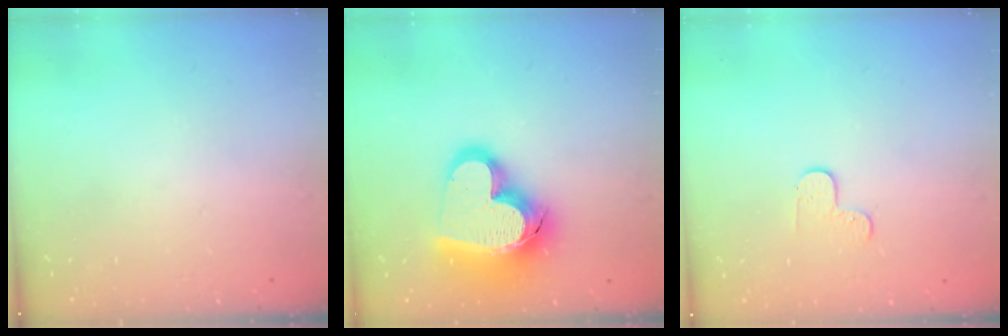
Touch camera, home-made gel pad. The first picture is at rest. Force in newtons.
{"total": 23.0, "press": 22.9, "slide": 2.3}
{"total": 3.6, "press": 3.6, "slide": 0.4}